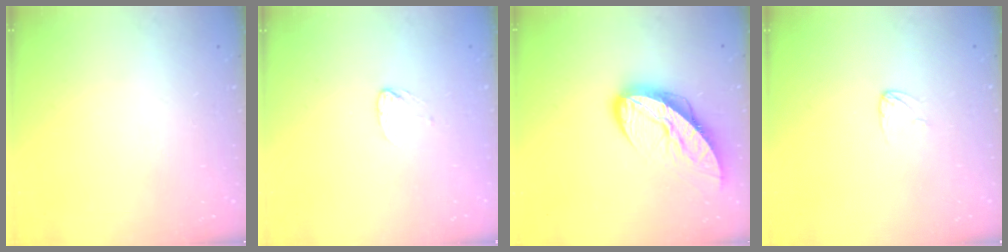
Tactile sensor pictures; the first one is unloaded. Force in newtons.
{"total": 2.7, "press": 2.7, "slide": 0.2}
{"total": 11.4, "press": 11.4, "slide": 0.7}
{"total": 2.3, "press": 2.3, "slide": 0.1}